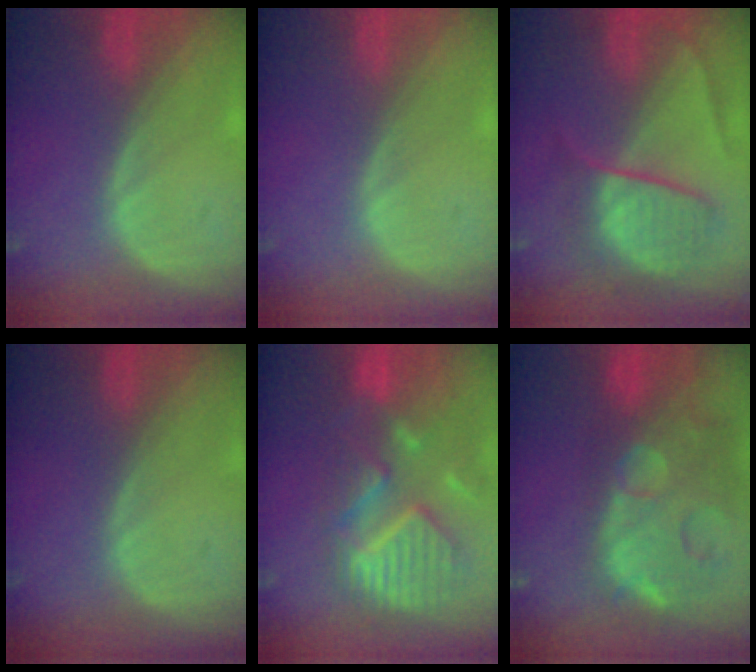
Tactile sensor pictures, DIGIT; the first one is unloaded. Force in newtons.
{"total": 0.0}
{"total": 7.6, "press": 7.6, "slide": 0.3}
{"total": 0.0}
{"total": 12.0, "press": 10.5, "slide": 5.9}
{"total": 14.8, "press": 11.9, "slide": 8.9}